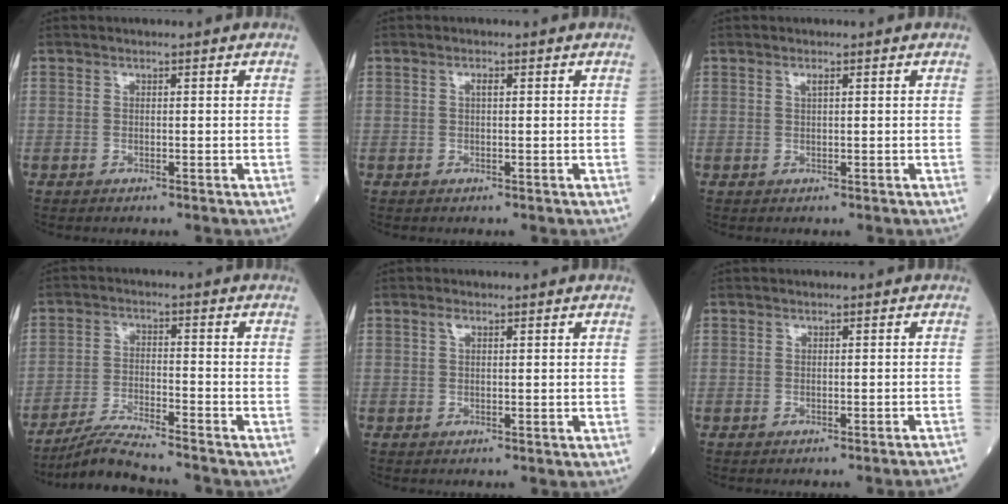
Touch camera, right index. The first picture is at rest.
{"total": 0.8, "force": [0.2, 0.2, 0.8], "torque": [-0.016, 0.002, 0.003]}
{"total": 0.7, "force": [0.4, 0.0, 0.6], "torque": [-0.014, 0.000, 0.007]}
{"total": 8.6, "force": [-7.9, -0.1, 3.4], "torque": [-0.062, -0.017, -0.139]}
{"total": 0.9, "force": [0.4, 0.3, 0.7], "torque": [-0.015, 0.006, 0.008]}
{"total": 4.8, "force": [-4.5, -1.1, 1.2], "torque": [-0.006, -0.014, -0.047]}